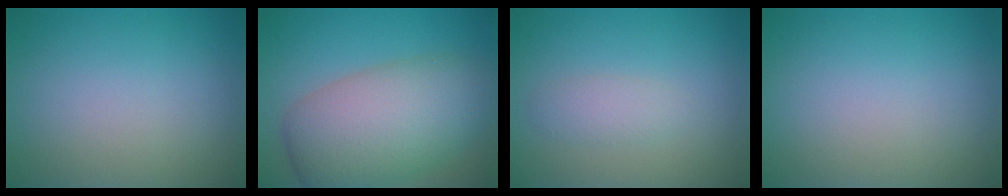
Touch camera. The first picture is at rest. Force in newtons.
{"total": 8.9, "press": 8.8, "slide": 0.8}
{"total": 1.5, "press": 1.5, "slide": 0.1}
{"total": 0.0}